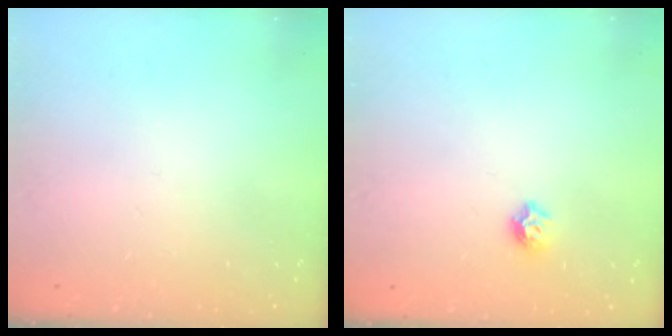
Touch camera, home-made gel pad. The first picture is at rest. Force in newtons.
{"total": 6.0, "press": 5.9, "slide": 0.8}